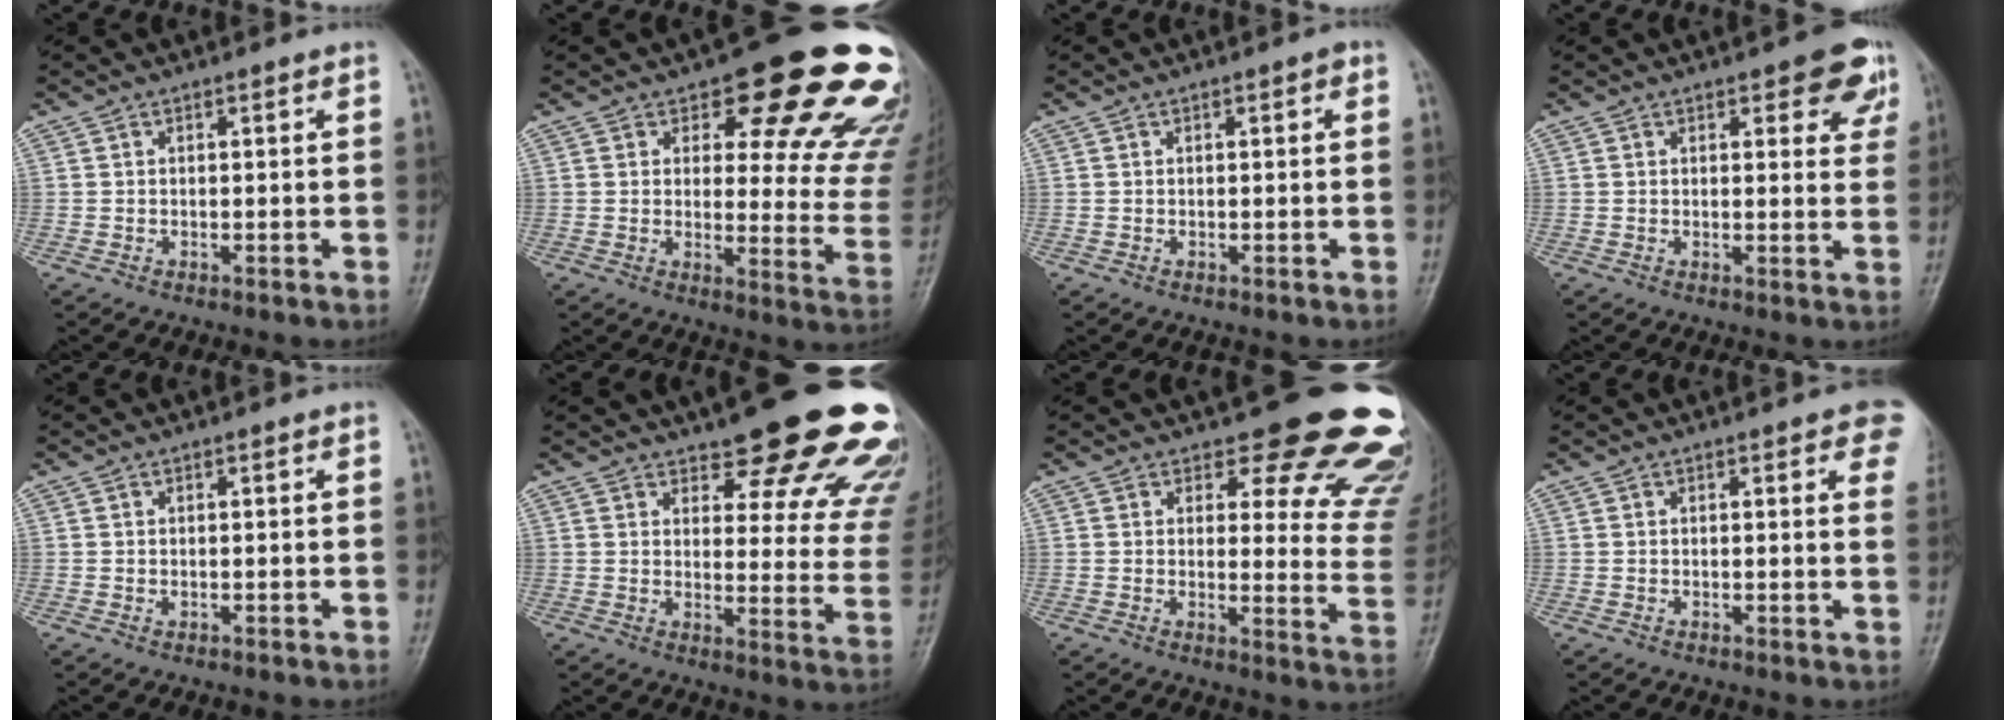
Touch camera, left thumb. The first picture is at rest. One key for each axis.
{"total": 21.6, "fx": 14.5, "fy": 8.2, "fz": 13.7, "tx": -0.114, "ty": -0.080, "tz": 0.167}
{"total": 0.9, "fx": 0.4, "fy": 0.4, "fz": 0.7, "tx": -0.006, "ty": 0.002, "tz": 0.001}
{"total": 7.4, "fx": 4.2, "fy": 3.1, "fz": 5.2, "tx": -0.024, "ty": -0.014, "tz": 0.044}
{"total": 0.7, "fx": 0.3, "fy": 0.4, "fz": 0.5, "tx": -0.004, "ty": 0.000, "tz": 0.003}
{"total": 21.9, "fx": 16.6, "fy": 6.6, "fz": 12.6, "tx": -0.105, "ty": -0.094, "tz": 0.195}
{"total": 18.1, "fx": 15.5, "fy": 6.2, "fz": 7.1, "tx": -0.021, "ty": -0.125, "tz": 0.157}
{"total": 7.1, "fx": 4.2, "fy": 2.2, "fz": 5.3, "tx": -0.035, "ty": -0.007, "tz": 0.039}